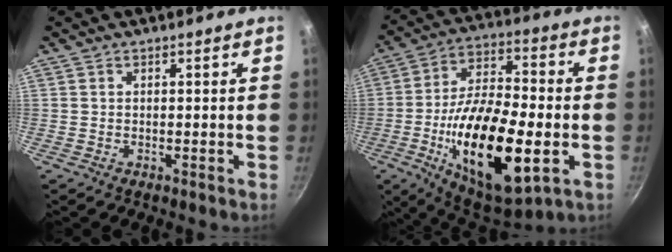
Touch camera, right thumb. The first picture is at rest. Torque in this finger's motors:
{"motor_torque": [0.19, 1.46, 1.96, -0.81, 0.70]}